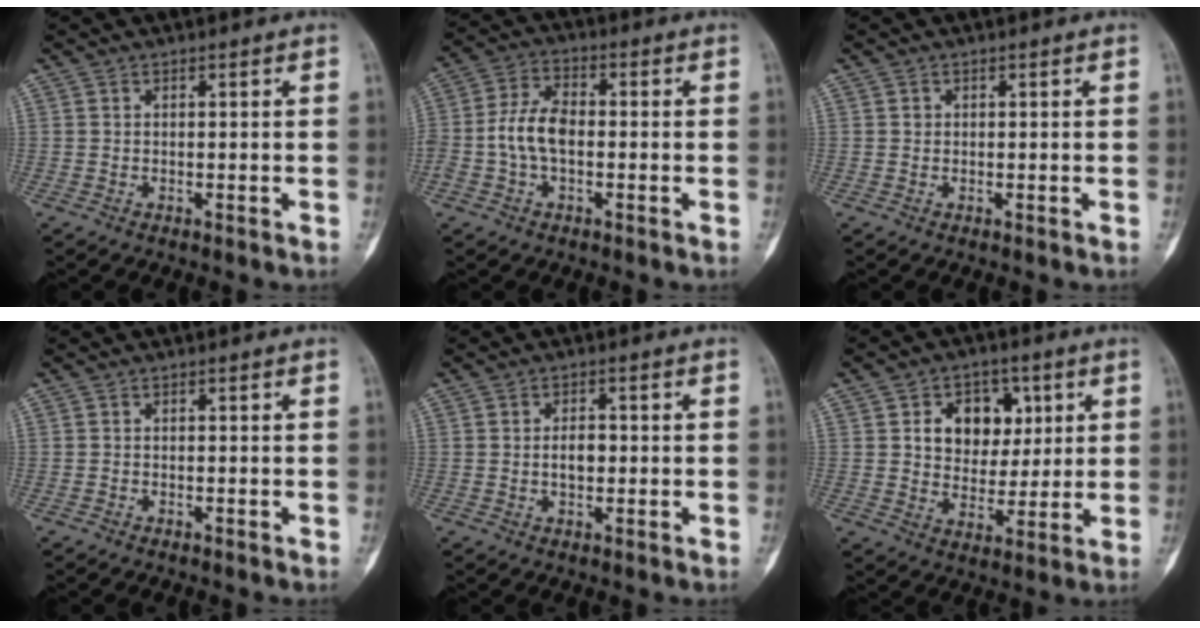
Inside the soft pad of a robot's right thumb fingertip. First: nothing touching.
{"total": 8.0, "force": [-1.2, 4.8, 6.3], "torque": [-0.131, 0.026, -0.029]}
{"total": 0.5, "force": [0.1, 0.5, 0.1], "torque": [0.002, 0.002, 0.002]}
{"total": 0.0}
{"total": 3.0, "force": [-0.1, 1.8, 2.4], "torque": [-0.033, 0.003, -0.003]}
{"total": 10.9, "force": [3.2, 8.4, 6.2], "torque": [-0.043, -0.008, 0.053]}